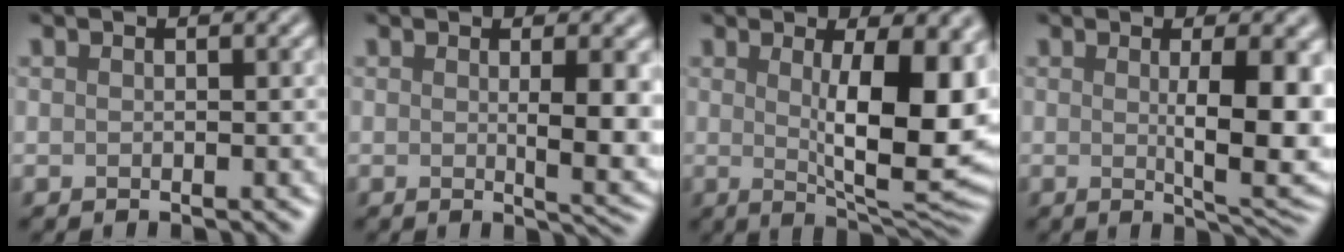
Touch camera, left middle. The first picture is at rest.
{"total": 4.8, "force": [0.4, 1.0, 4.6], "torque": [-0.058, -0.005, 0.011]}
{"total": 11.3, "force": [1.2, 3.3, 10.7], "torque": [-0.143, -0.015, 0.025]}
{"total": 7.4, "force": [0.4, 1.7, 7.2], "torque": [-0.096, -0.008, 0.013]}